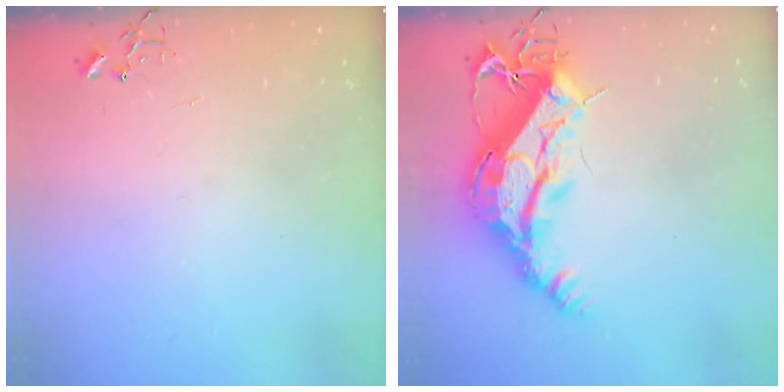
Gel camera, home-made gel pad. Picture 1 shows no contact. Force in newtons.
{"total": 20.3, "press": 20.2, "slide": 2.1}